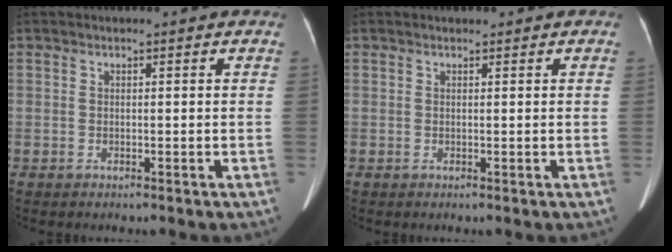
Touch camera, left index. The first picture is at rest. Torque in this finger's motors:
{"motor_torque": [0.00, -0.20, 0.02, 0.00]}